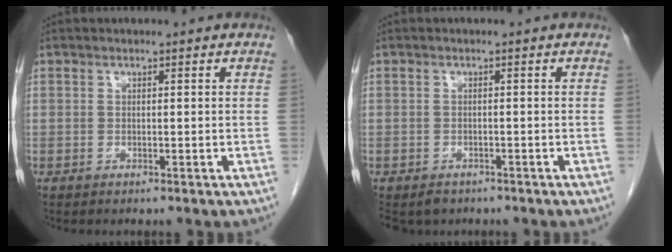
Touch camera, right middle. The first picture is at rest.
{"total": 3.8, "force": [-2.8, 2.3, 0.9], "torque": [-0.014, -0.002, -0.041]}